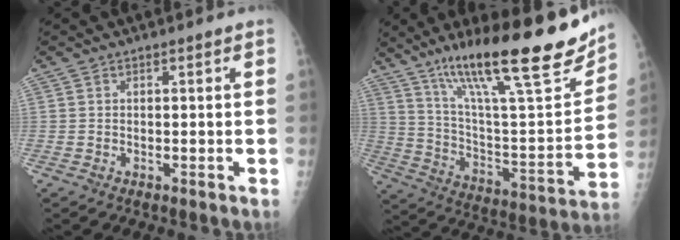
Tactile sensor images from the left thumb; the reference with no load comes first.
{"total": 28.6, "force": [18.5, 6.1, 21.0], "torque": [-0.308, -0.052, 0.306]}